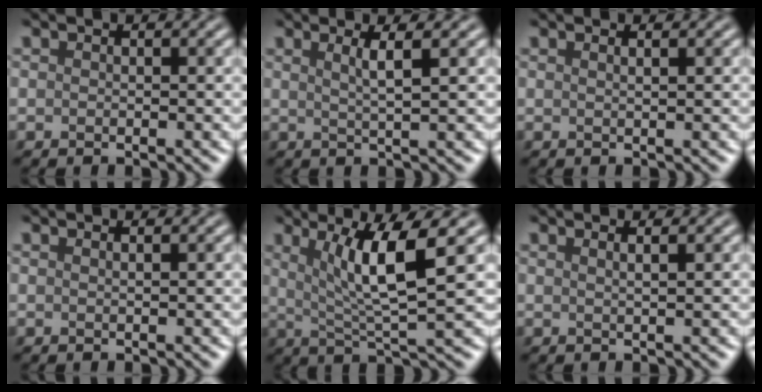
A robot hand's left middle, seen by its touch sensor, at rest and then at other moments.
{"total": 2.5, "force": [0.9, 0.5, 2.3], "torque": [-0.033, 0.000, 0.013]}
{"total": 1.7, "force": [0.9, 0.8, 1.2], "torque": [0.005, -0.006, -0.011]}
{"total": 1.1, "force": [0.6, 0.5, 0.7], "torque": [0.003, -0.009, -0.005]}
{"total": 6.7, "force": [2.0, 1.0, 6.3], "torque": [-0.104, -0.005, 0.036]}
{"total": 2.4, "force": [1.2, 1.1, 1.7], "torque": [0.000, 0.004, -0.012]}